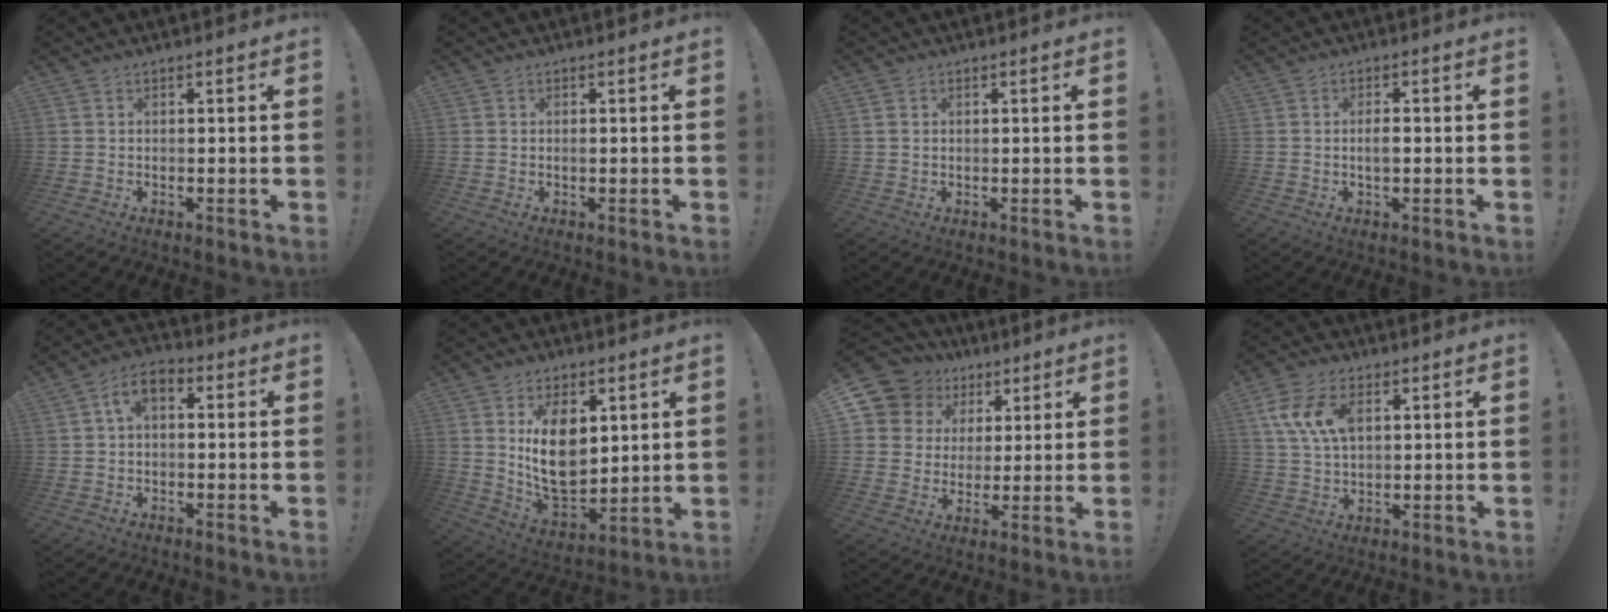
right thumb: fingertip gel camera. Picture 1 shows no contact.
{"total": 0.0}
{"total": 1.1, "force": [0.5, 0.9, 0.6], "torque": [-0.018, 0.006, 0.010]}
{"total": 2.8, "force": [-0.5, 1.1, 2.5], "torque": [-0.041, 0.005, -0.012]}
{"total": 5.3, "force": [0.5, 3.0, 4.3], "torque": [-0.072, 0.006, 0.012]}
{"total": 15.6, "force": [4.4, 10.2, 11.0], "torque": [-0.179, -0.035, 0.083]}
{"total": 10.9, "force": [5.4, 9.1, 3.0], "torque": [-0.051, -0.034, 0.113]}
{"total": 11.0, "force": [3.8, 6.6, 7.9], "torque": [-0.164, 0.003, 0.070]}